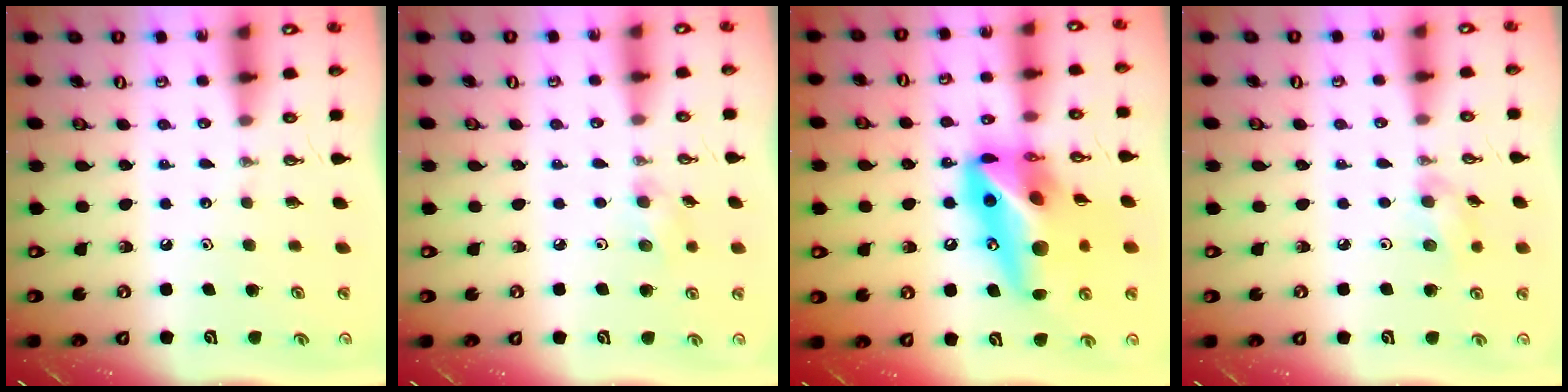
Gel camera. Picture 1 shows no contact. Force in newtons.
{"total": 6.6, "press": 6.0, "slide": 2.7}
{"total": 21.6, "press": 21.3, "slide": 3.3}
{"total": 5.7, "press": 5.5, "slide": 1.6}